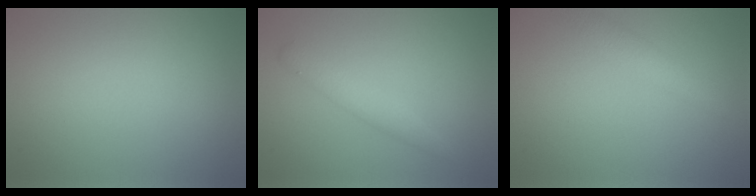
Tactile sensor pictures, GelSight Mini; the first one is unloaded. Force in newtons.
{"total": 2.1, "press": 2.1, "slide": 0.2}
{"total": 2.0, "press": 2.0, "slide": 0.0}